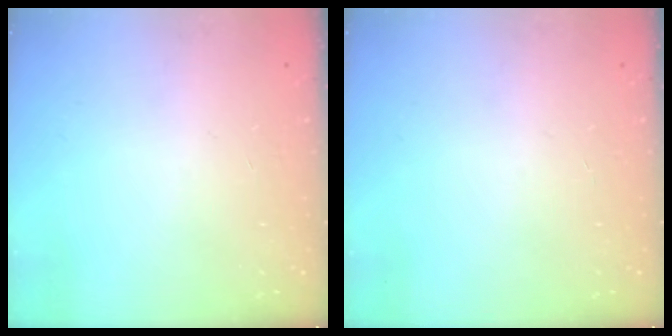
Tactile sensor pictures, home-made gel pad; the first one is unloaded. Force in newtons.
{"total": 0.0}